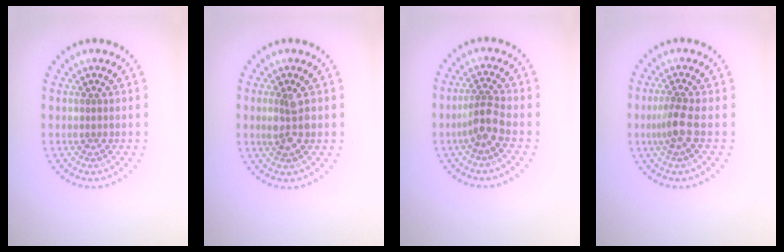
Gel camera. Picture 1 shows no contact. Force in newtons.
{"total": 2.4, "press": 2.4, "slide": 0.5}
{"total": 2.5, "press": 1.9, "slide": 1.6}
{"total": 2.1, "press": 1.6, "slide": 1.3}